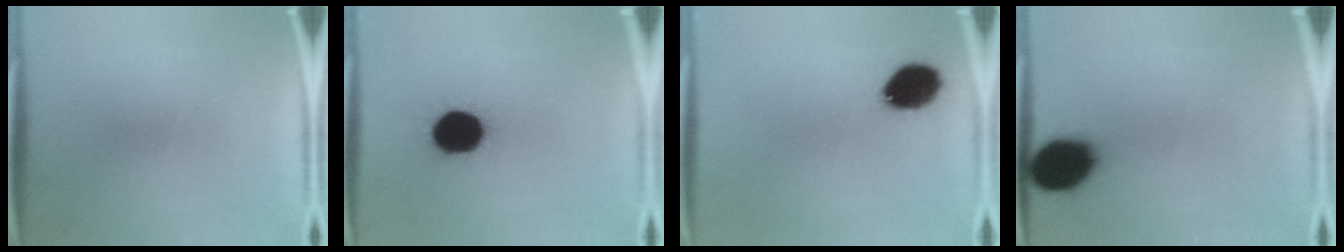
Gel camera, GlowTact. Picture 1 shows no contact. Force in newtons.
{"total": 16.3}
{"total": 10.9}
{"total": 13.7}